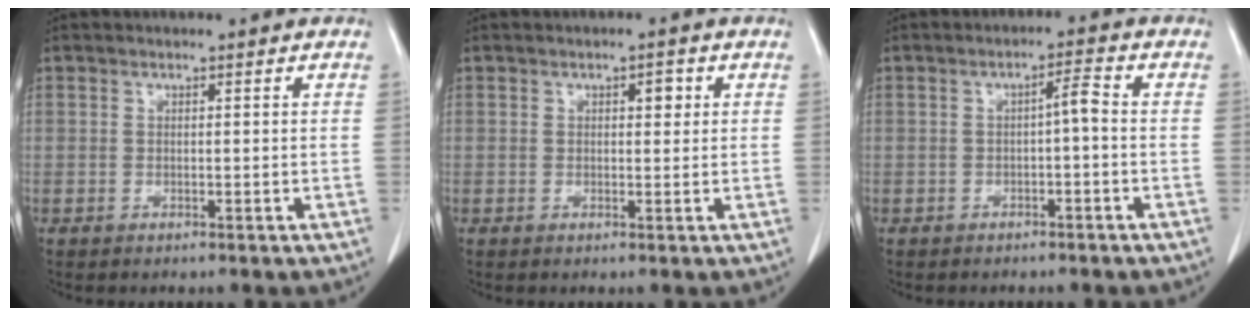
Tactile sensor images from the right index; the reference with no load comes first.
{"total": 2.0, "force": [0.7, 1.0, 1.6], "torque": [-0.019, 0.002, 0.010]}
{"total": 2.6, "force": [-0.5, 0.3, 2.5], "torque": [-0.037, 0.007, -0.009]}